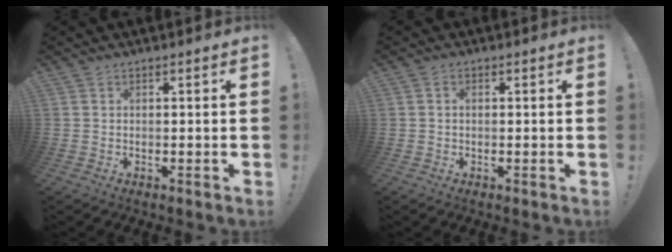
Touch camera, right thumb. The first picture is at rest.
{"total": 0.9, "force": [-0.1, 0.7, 0.6], "torque": [-0.011, 0.004, -0.003]}